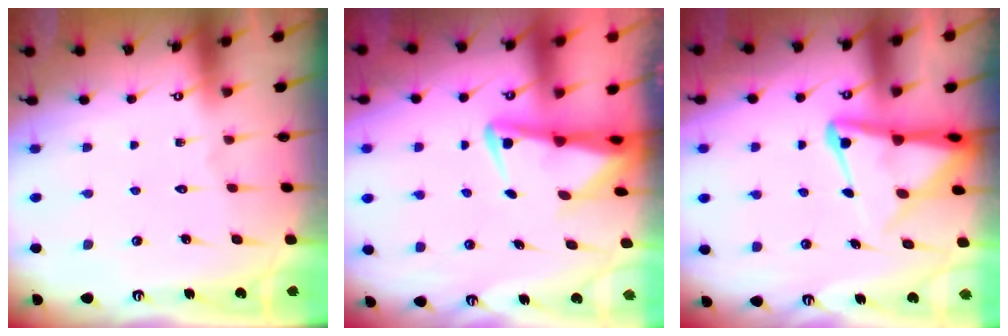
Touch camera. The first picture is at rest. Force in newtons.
{"total": 3.6, "press": 3.5, "slide": 0.7}
{"total": 7.2, "press": 7.2, "slide": 0.8}